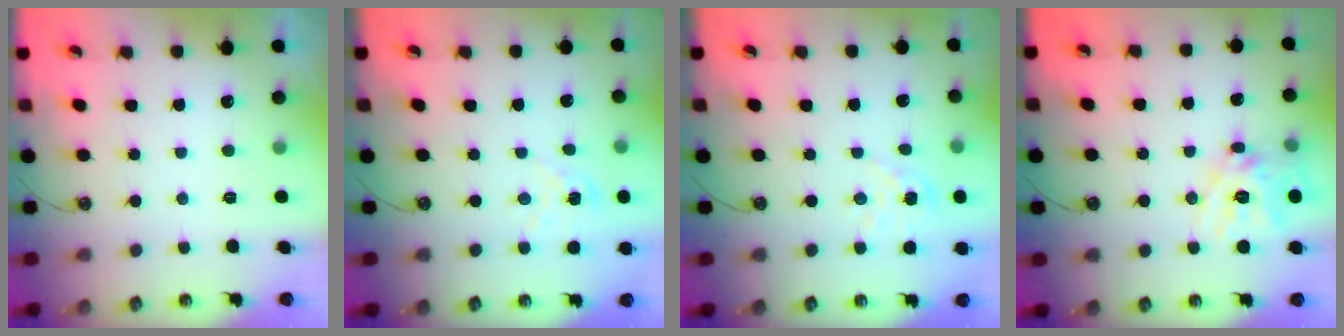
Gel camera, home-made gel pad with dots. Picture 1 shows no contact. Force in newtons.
{"total": 1.3, "press": 1.3, "slide": 0.2}
{"total": 2.9, "press": 2.9, "slide": 0.3}
{"total": 15.4, "press": 15.2, "slide": 2.1}